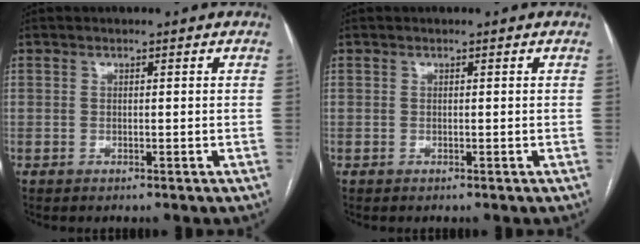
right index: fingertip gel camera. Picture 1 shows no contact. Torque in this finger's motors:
{"motor_torque": [0.00, 0.00, 0.00, 0.00]}